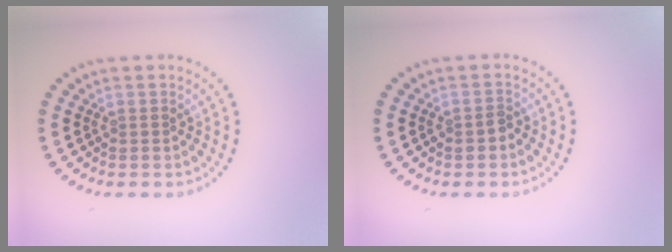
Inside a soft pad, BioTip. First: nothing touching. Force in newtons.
{"total": 1.2, "press": 1.1, "slide": 0.3}